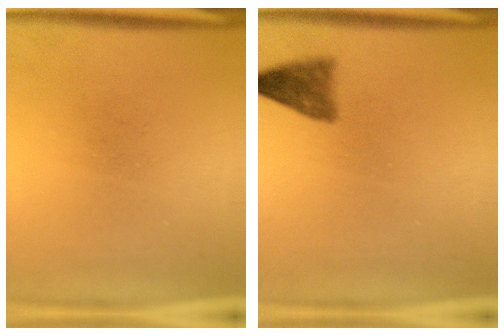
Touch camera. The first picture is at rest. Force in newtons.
{"total": 3.3}